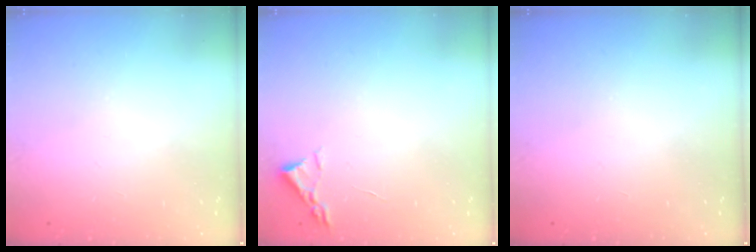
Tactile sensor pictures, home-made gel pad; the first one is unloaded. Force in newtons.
{"total": 2.2, "press": 2.2, "slide": 0.3}
{"total": 0.0}